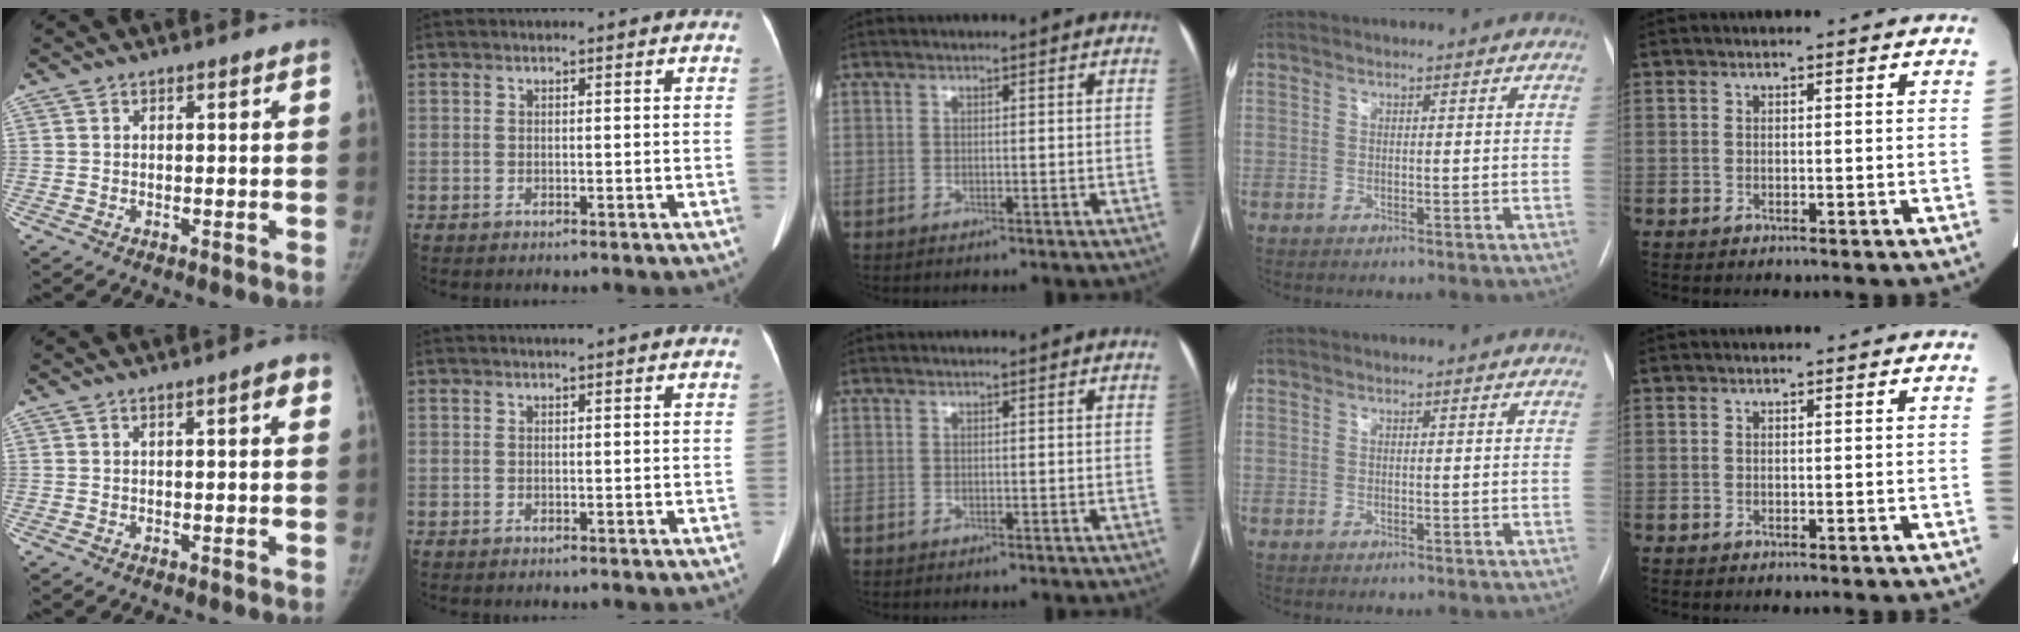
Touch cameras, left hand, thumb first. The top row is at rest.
{"thumb": {"total": 2.1, "force": [0.7, 0.5, 2.0], "torque": [-0.016, 0.004, 0.003]}, "index": {"total": 0.9, "force": [0.7, -0.2, 0.6], "torque": [-0.010, 0.009, 0.016]}}